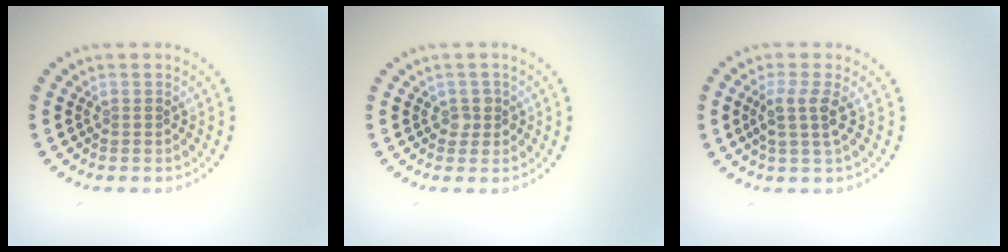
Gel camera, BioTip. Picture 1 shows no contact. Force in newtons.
{"total": 1.0, "press": 0.9, "slide": 0.4}
{"total": 2.3, "press": 1.9, "slide": 1.3}